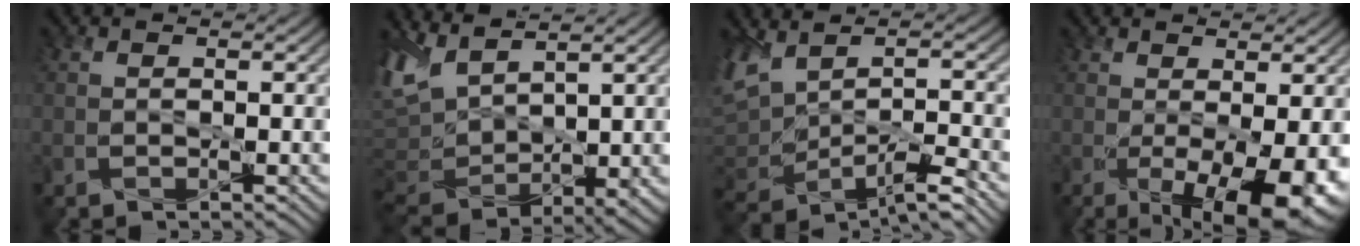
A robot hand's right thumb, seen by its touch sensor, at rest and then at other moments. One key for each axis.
{"total": 9.7, "fx": 5.1, "fy": 4.7, "fz": 6.8, "tx": -0.195, "ty": 0.005, "tz": 0.101}
{"total": 8.0, "fx": -1.9, "fy": 4.6, "fz": 6.3, "tx": -0.149, "ty": -0.021, "tz": -0.035}
{"total": 8.5, "fx": -1.9, "fy": 2.9, "fz": 7.8, "tx": -0.123, "ty": -0.015, "tz": -0.015}